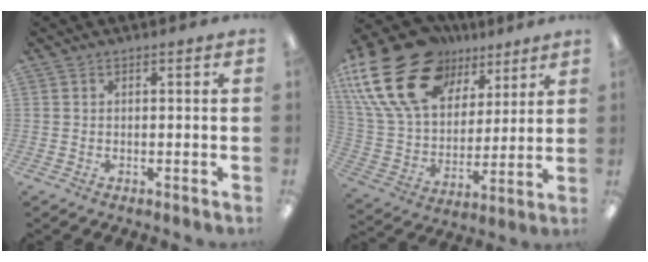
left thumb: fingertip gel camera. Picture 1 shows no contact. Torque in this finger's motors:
{"motor_torque": [0.30, 0.87, 1.79, -0.98, 0.57]}